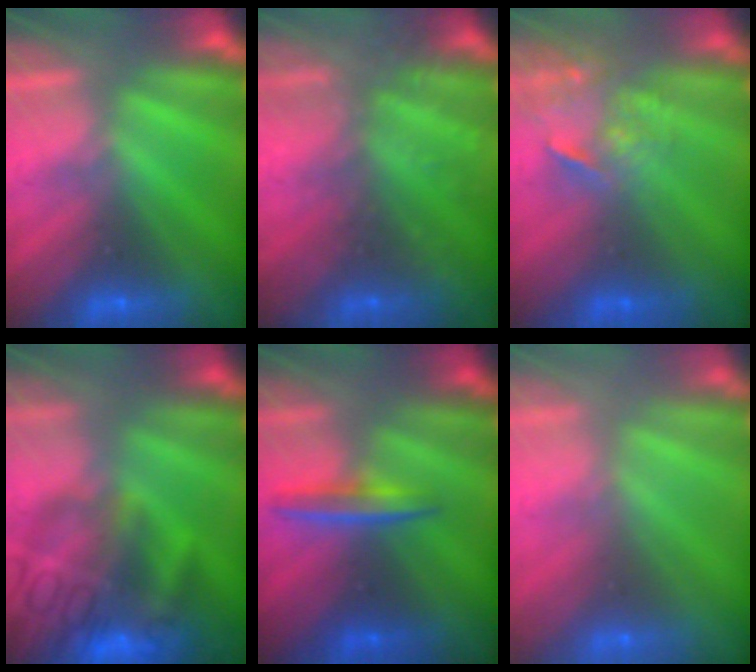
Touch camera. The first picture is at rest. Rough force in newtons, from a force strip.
{"total": 8.7}
{"total": 3.7}
{"total": 7.4}
{"total": 1.5}
{"total": 6.7}